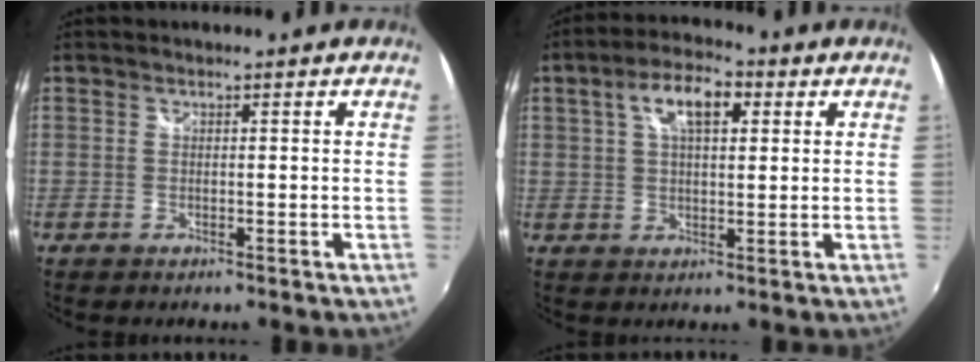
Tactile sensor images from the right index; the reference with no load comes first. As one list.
[{"total": 8.4, "force": [3.0, 3.9, 6.8], "torque": [-0.120, 0.022, 0.050]}]